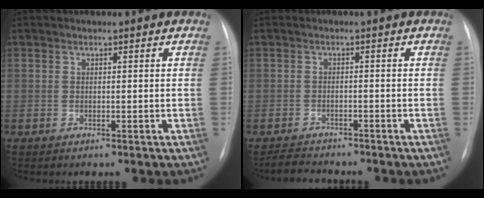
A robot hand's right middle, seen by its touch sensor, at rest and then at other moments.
{"total": 4.6, "force": [-4.3, 0.8, 1.1], "torque": [-0.021, -0.015, -0.070]}